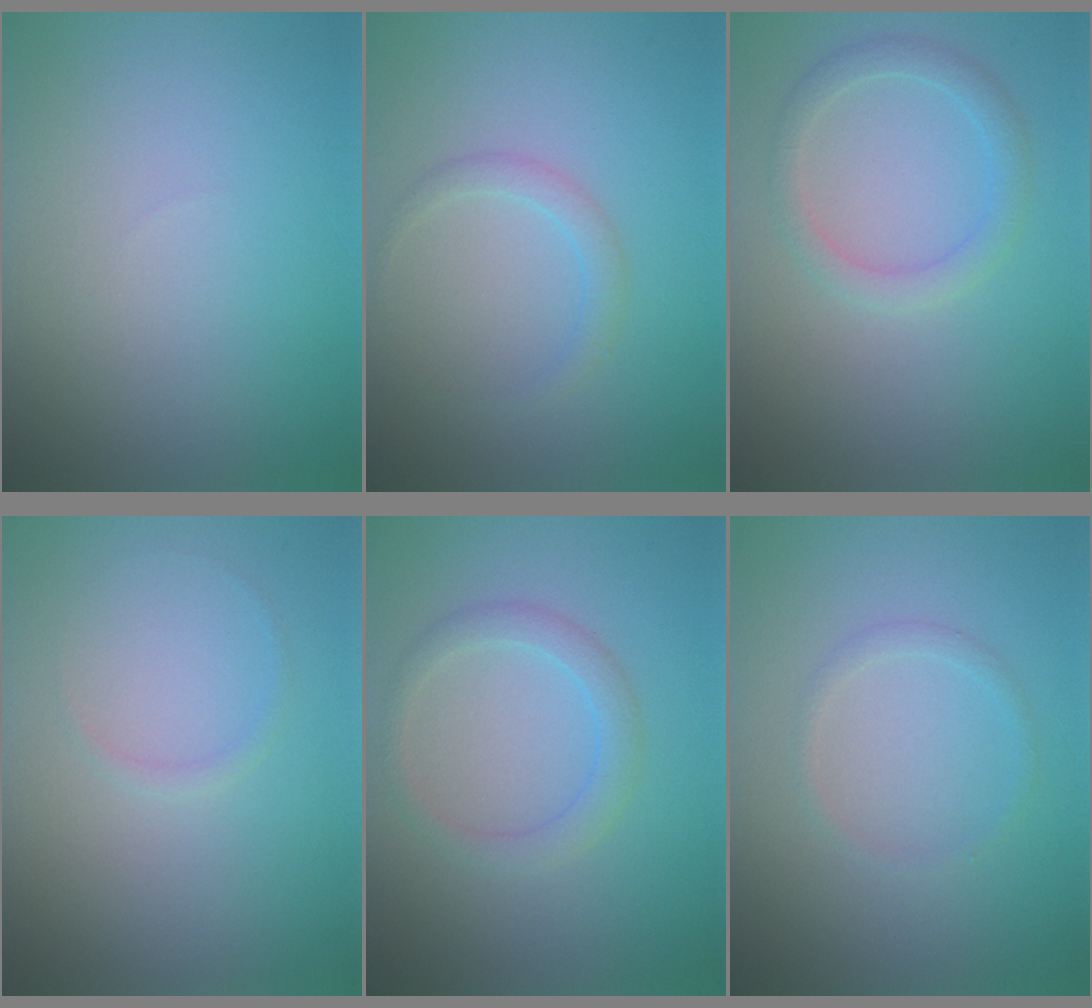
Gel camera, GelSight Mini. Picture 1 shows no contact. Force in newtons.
{"total": 1.4, "press": 1.4, "slide": 0.0}
{"total": 2.2, "press": 2.2, "slide": 0.1}
{"total": 0.6, "press": 0.6, "slide": 0.1}
{"total": 2.2, "press": 2.2, "slide": 0.0}
{"total": 1.0, "press": 1.0, "slide": 0.0}